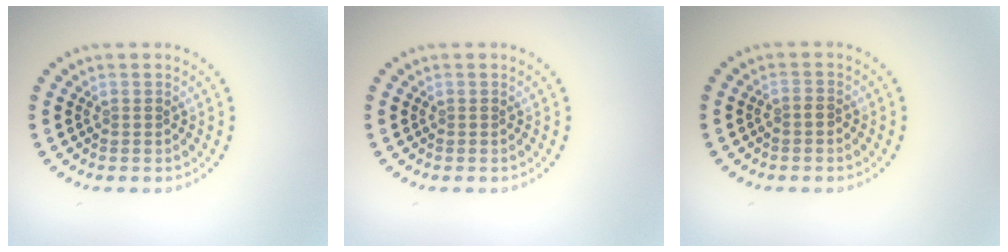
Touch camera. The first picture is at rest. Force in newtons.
{"total": 0.0}
{"total": 0.7, "press": 0.5, "slide": 0.5}